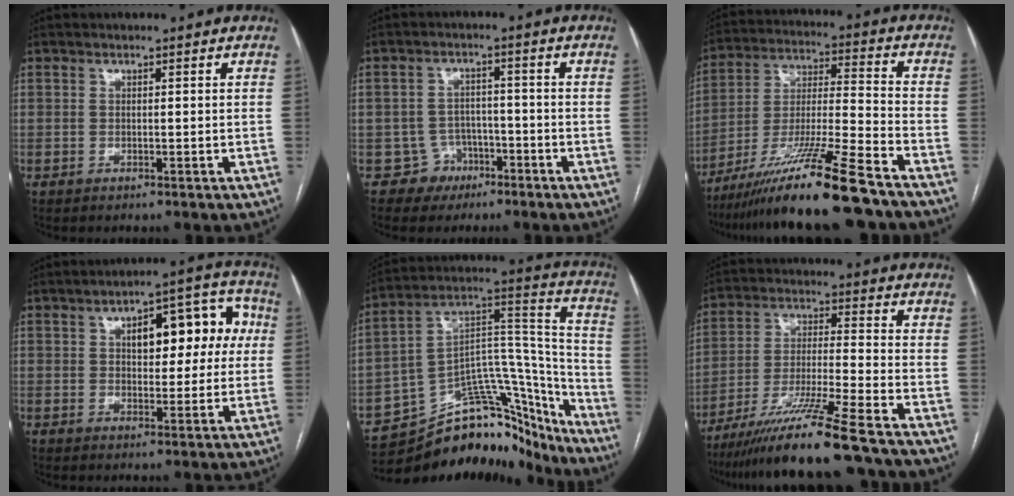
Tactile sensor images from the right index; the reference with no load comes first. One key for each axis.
{"total": 4.5, "fx": -2.5, "fy": 3.7, "fz": -0.4, "tx": 0.017, "ty": 0.016, "tz": -0.039}
{"total": 18.2, "fx": -13.9, "fy": -0.7, "fz": 11.7, "tx": -0.221, "ty": -0.027, "tz": -0.248}
{"total": 11.7, "fx": 2.6, "fy": 5.4, "fz": 10.0, "tx": -0.120, "ty": 0.043, "tz": 0.036}
{"total": 24.3, "fx": -20.9, "fy": 9.0, "fz": 8.5, "tx": -0.090, "ty": 0.071, "tz": -0.312}
{"total": 14.6, "fx": -11.6, "fy": -1.6, "fz": 8.7, "tx": -0.152, "ty": -0.027, "tz": -0.200}